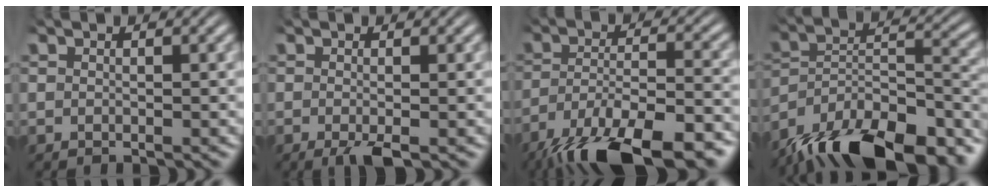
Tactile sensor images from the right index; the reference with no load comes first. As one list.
[{"total": 2.0, "force": [-1.1, 0.7, 1.5], "torque": [-0.030, -0.008, -0.016]}, {"total": 12.3, "force": [-7.5, 4.8, 8.5], "torque": [-0.144, -0.039, -0.091]}, {"total": 14.3, "force": [-9.0, 6.7, 9.0], "torque": [-0.147, -0.048, -0.116]}]